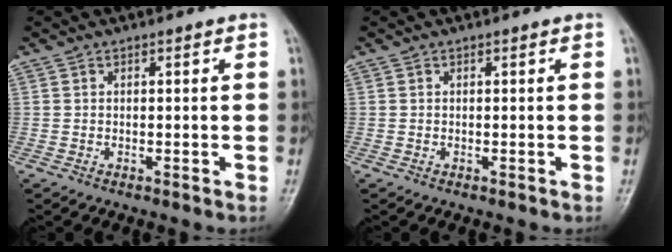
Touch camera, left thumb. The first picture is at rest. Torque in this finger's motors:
{"motor_torque": [0.00, 0.01, -0.02, -0.02, 0.00]}